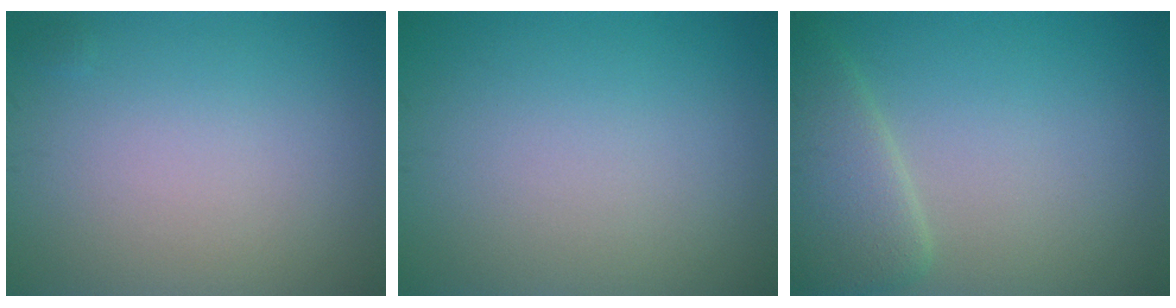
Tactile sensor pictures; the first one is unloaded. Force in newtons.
{"total": 0.0}
{"total": 4.2, "press": 4.2, "slide": 0.1}